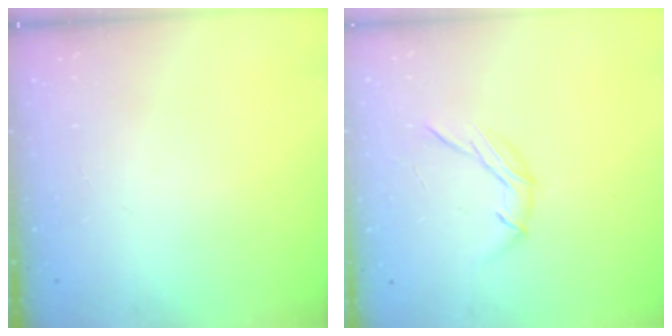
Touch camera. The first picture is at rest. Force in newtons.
{"total": 6.8, "press": 6.8, "slide": 0.3}